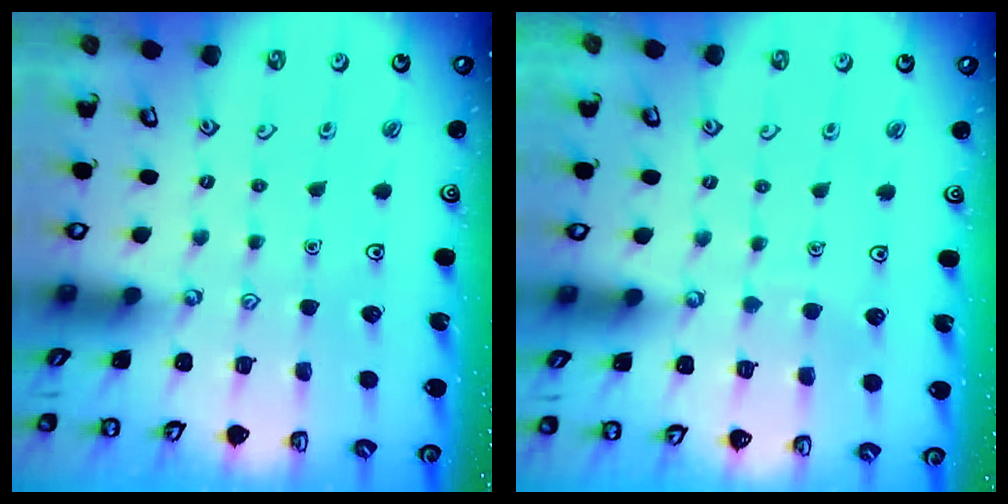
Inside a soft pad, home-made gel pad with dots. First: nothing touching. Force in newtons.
{"total": 2.8, "press": 2.8, "slide": 0.1}